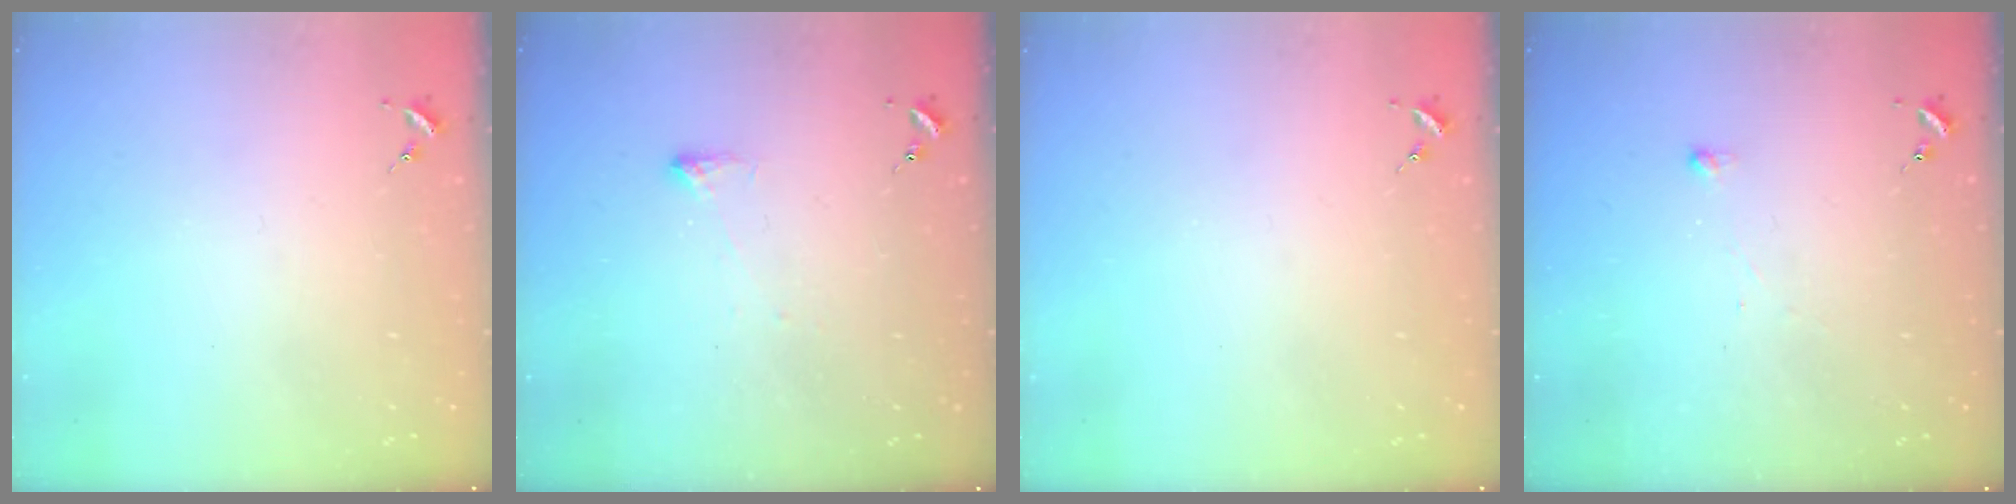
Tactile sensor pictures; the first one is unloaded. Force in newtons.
{"total": 3.1, "press": 3.1, "slide": 0.5}
{"total": 0.0}
{"total": 3.1, "press": 3.1, "slide": 0.3}